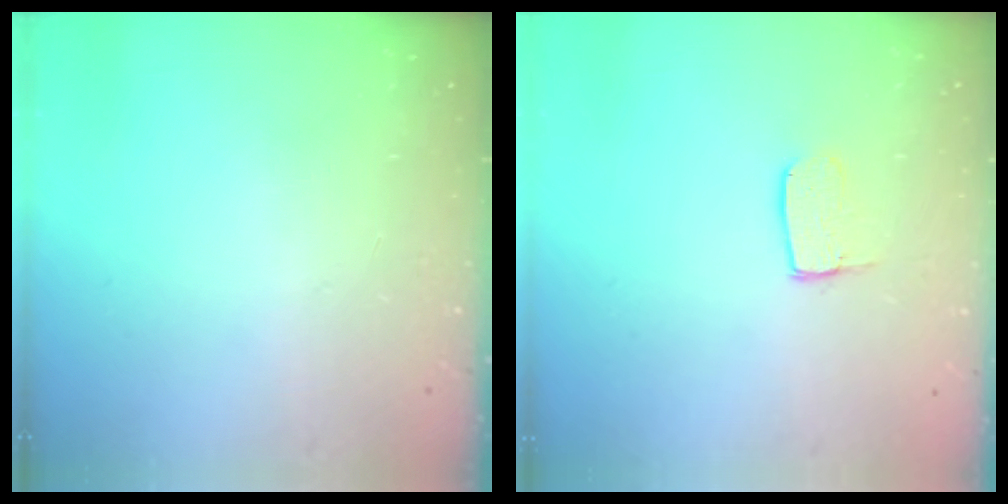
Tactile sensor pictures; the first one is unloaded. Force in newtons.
{"total": 5.8, "press": 5.8, "slide": 0.4}